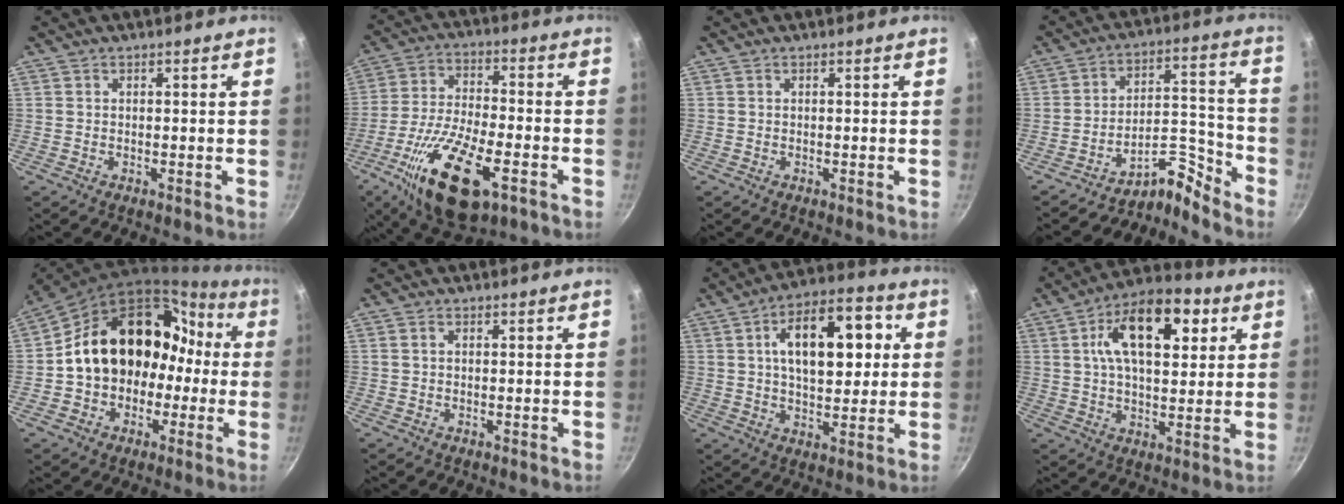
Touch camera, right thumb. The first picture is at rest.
{"total": 19.6, "force": [-8.7, 7.8, 15.7], "torque": [-0.285, 0.014, -0.157]}
{"total": 0.0}
{"total": 8.5, "force": [-8.1, 1.7, 1.8], "torque": [0.000, 0.107, -0.152]}
{"total": 20.9, "force": [-0.4, 16.6, 12.6], "torque": [-0.163, 0.082, 0.003]}
{"total": 0.7, "force": [0.2, 0.5, 0.5], "torque": [-0.009, 0.004, 0.002]}
{"total": 16.7, "force": [3.5, 9.0, 13.6], "torque": [-0.171, 0.010, 0.047]}
{"total": 17.3, "force": [5.6, 9.3, 13.4], "torque": [-0.182, -0.003, 0.077]}